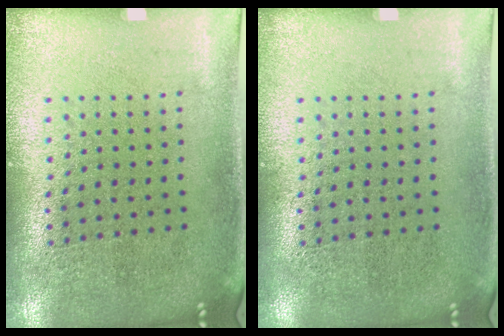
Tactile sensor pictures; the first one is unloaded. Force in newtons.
{"total": 0.0}